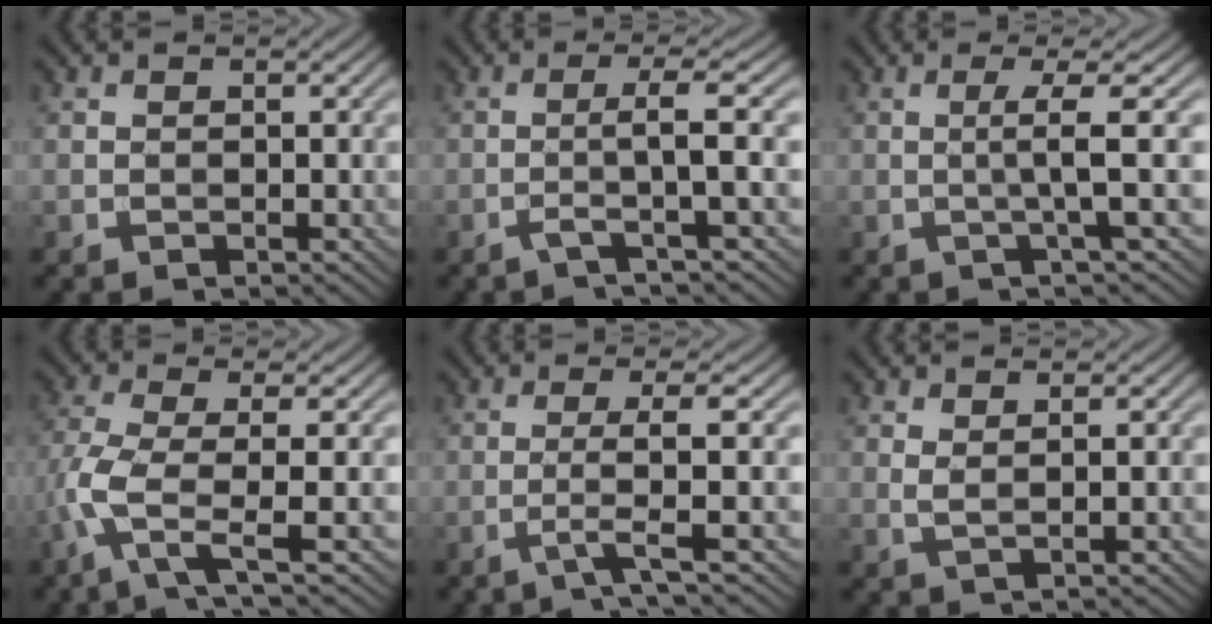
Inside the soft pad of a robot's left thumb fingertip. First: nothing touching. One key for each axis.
{"total": 4.2, "fx": -1.1, "fy": -0.1, "fz": 4.0, "tx": -0.064, "ty": 0.016, "tz": -0.040}
{"total": 4.1, "fx": 0.1, "fy": 0.0, "fz": 4.1, "tx": -0.074, "ty": 0.012, "tz": -0.010}
{"total": 6.5, "fx": -2.0, "fy": 1.4, "fz": 6.0, "tx": -0.128, "ty": 0.001, "tz": -0.058}
{"total": 3.8, "fx": -0.9, "fy": 0.1, "fz": 3.7, "tx": -0.062, "ty": 0.012, "tz": -0.035}
{"total": 1.8, "fx": 1.0, "fy": 0.4, "fz": 1.4, "tx": -0.030, "ty": 0.003, "tz": 0.016}